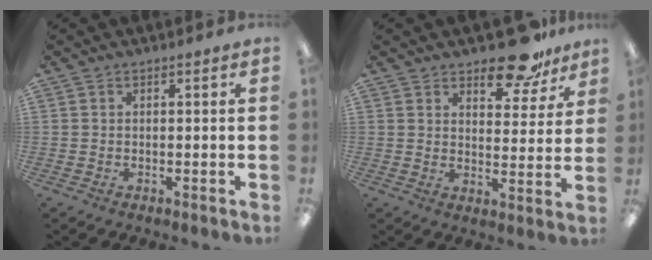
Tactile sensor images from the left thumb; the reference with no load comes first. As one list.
[{"total": 12.4, "force": [9.5, 5.2, 5.9], "torque": [-0.071, -0.059, 0.166]}]